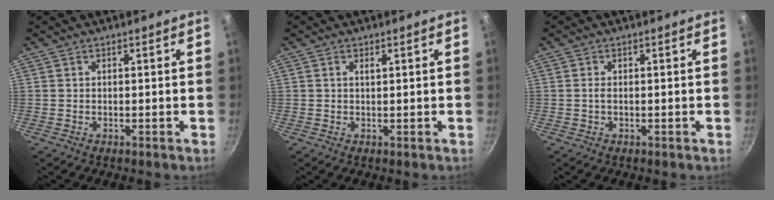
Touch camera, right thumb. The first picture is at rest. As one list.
[{"total": 0.9, "force": [0.4, 0.3, 0.7], "torque": [-0.012, 0.003, 0.008]}, {"total": 0.9, "force": [0.0, 0.4, 0.8], "torque": [-0.017, 0.001, -0.001]}]